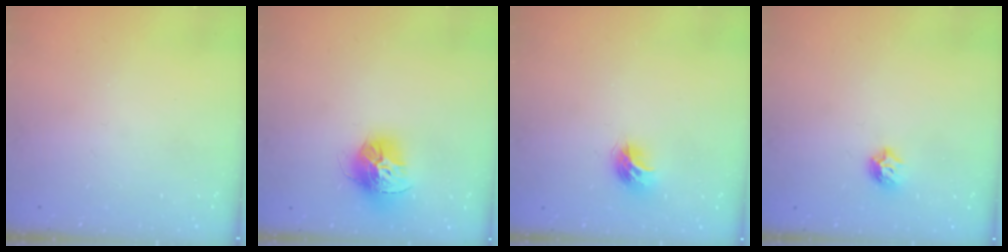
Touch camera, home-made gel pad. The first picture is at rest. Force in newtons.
{"total": 13.9, "press": 13.8, "slide": 1.4}
{"total": 8.6, "press": 8.6, "slide": 0.0}
{"total": 6.0, "press": 5.9, "slide": 0.8}